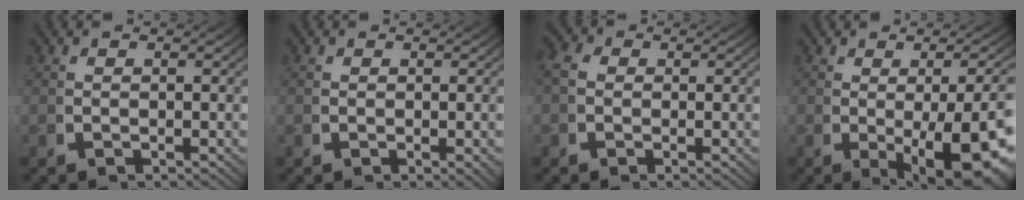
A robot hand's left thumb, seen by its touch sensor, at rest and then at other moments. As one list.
[{"total": 0.6, "force": [0.1, 0.2, 0.5], "torque": [-0.006, -0.002, 0.003]}, {"total": 2.2, "force": [0.3, 1.9, 1.0], "torque": [-0.025, 0.002, -0.001]}, {"total": 9.2, "force": [-2.1, 4.1, 7.9], "torque": [-0.120, -0.030, -0.007]}]